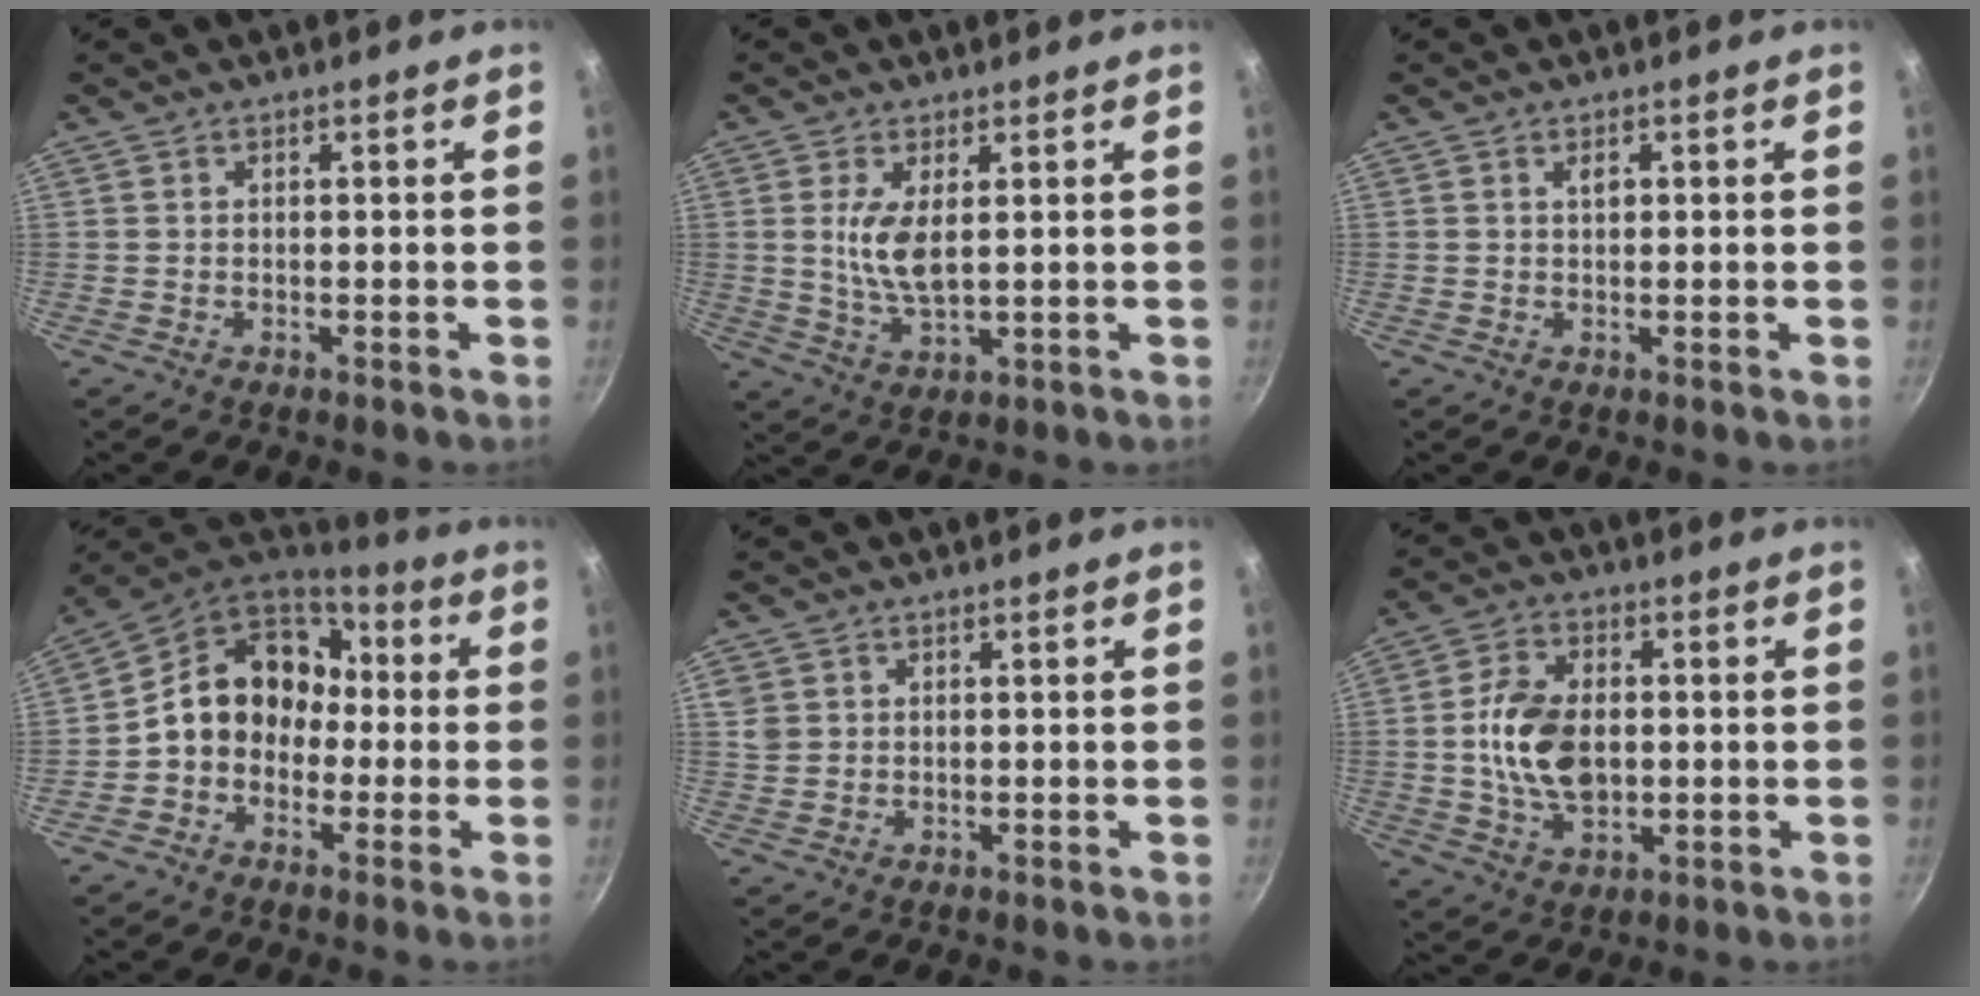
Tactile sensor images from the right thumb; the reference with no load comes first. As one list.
[{"total": 6.8, "force": [1.4, 2.7, 6.0], "torque": [-0.115, -0.014, 0.033]}, {"total": 1.3, "force": [0.4, 0.7, 1.0], "torque": [-0.010, 0.000, 0.005]}, {"total": 13.5, "force": [-0.4, 11.3, 7.4], "torque": [-0.081, 0.050, -0.027]}, {"total": 2.6, "force": [0.8, 2.3, 0.9], "torque": [-0.013, 0.003, 0.016]}, {"total": 11.8, "force": [0.0, 7.7, 9.0], "torque": [-0.148, 0.006, -0.001]}]